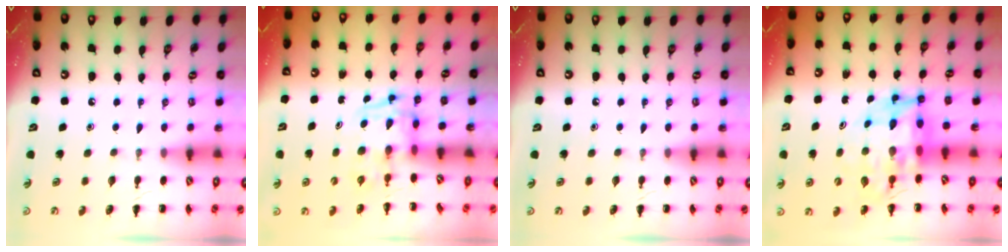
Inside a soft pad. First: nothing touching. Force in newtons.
{"total": 3.2, "press": 3.2, "slide": 0.5}
{"total": 0.0}
{"total": 8.0, "press": 7.5, "slide": 2.6}